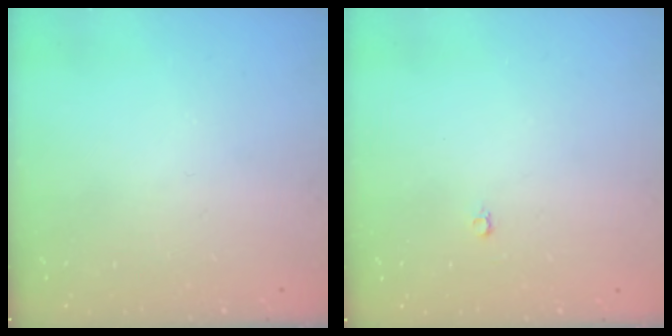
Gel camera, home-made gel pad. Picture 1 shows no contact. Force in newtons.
{"total": 2.2, "press": 2.2, "slide": 0.2}